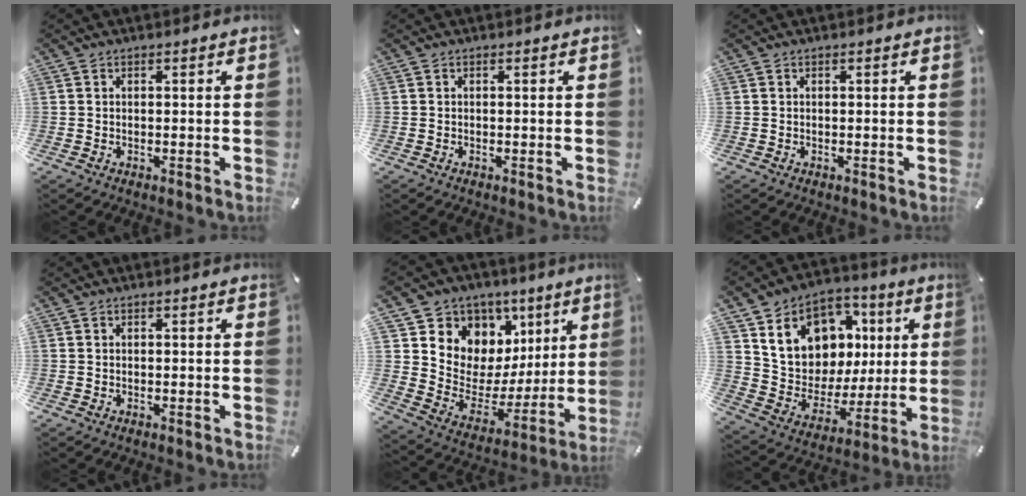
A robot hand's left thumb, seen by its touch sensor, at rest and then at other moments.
{"total": 0.0}
{"total": 0.0}
{"total": 0.0}
{"total": 8.9, "force": [4.6, 7.5, 0.3], "torque": [-0.001, -0.079, 0.086]}
{"total": 15.6, "force": [5.4, 13.0, 6.7], "torque": [-0.107, -0.026, 0.109]}